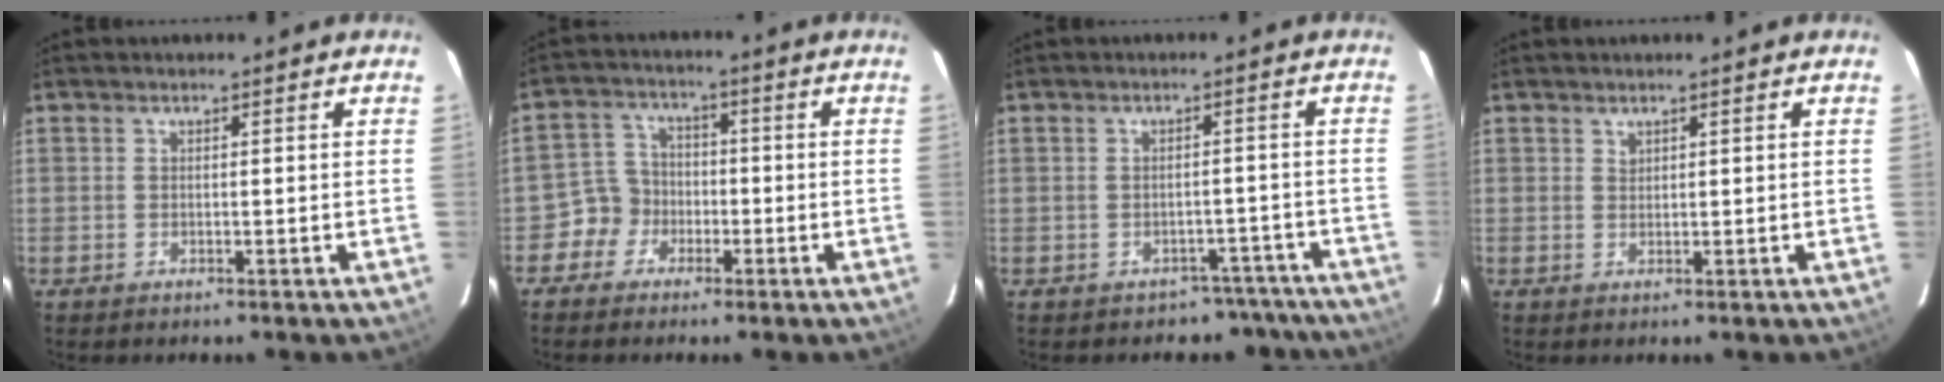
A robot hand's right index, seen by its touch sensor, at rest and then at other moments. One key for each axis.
{"total": 5.3, "fx": -2.6, "fy": 4.6, "fz": 0.2, "tx": -0.008, "ty": 0.025, "tz": -0.053}
{"total": 7.2, "fx": -5.9, "fy": 4.2, "fz": -0.1, "tx": 0.023, "ty": 0.047, "tz": -0.050}
{"total": 0.7, "fx": 0.7, "fy": 0.1, "fz": 0.1, "tx": -0.001, "ty": 0.002, "tz": 0.015}